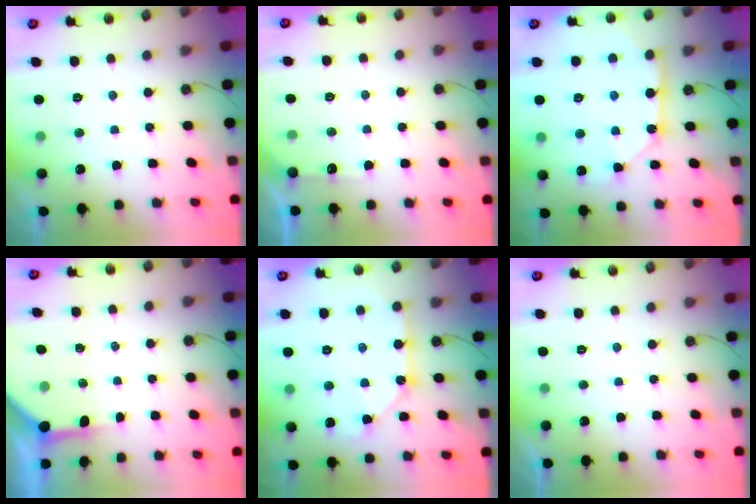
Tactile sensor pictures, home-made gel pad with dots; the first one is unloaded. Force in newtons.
{"total": 3.8, "press": 3.8, "slide": 0.4}
{"total": 14.2, "press": 14.1, "slide": 1.5}
{"total": 6.5, "press": 6.5, "slide": 0.4}
{"total": 9.4, "press": 9.4, "slide": 0.9}
{"total": 0.0}